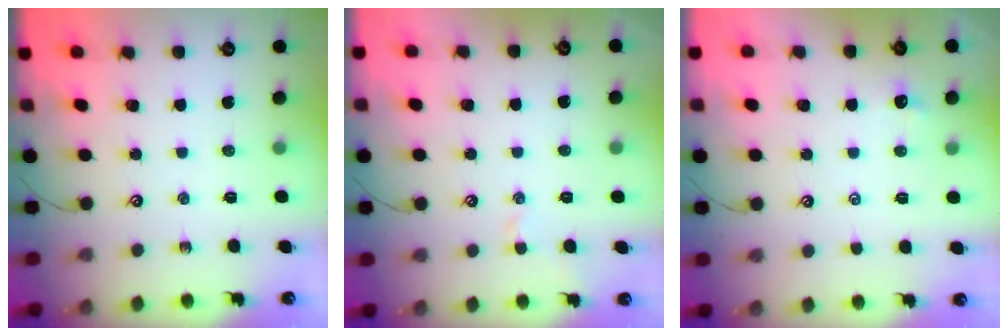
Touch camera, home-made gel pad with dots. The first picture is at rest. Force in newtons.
{"total": 0.8, "press": 0.7, "slide": 0.5}
{"total": 2.3, "press": 2.2, "slide": 0.3}